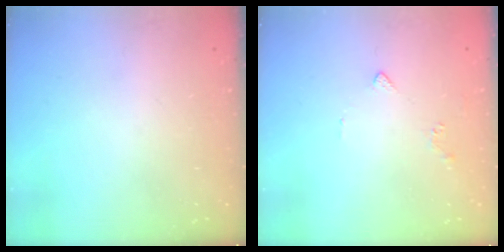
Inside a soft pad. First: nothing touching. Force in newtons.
{"total": 1.8, "press": 1.7, "slide": 0.6}